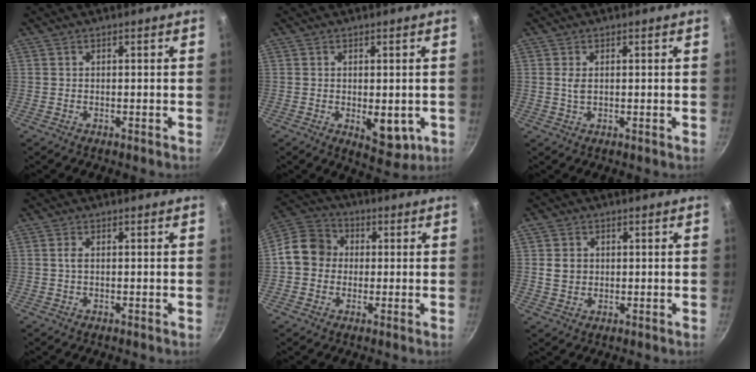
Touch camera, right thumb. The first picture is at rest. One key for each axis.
{"total": 6.8, "fx": -1.1, "fy": 3.6, "fz": 5.7, "tx": -0.063, "ty": -0.015, "tz": -0.006}
{"total": 1.8, "fx": 0.4, "fy": 0.9, "fz": 1.6, "tx": -0.031, "ty": -0.001, "tz": 0.009}
{"total": 1.1, "fx": 0.1, "fy": 0.5, "fz": 1.0, "tx": -0.021, "ty": 0.001, "tz": 0.001}
{"total": 9.5, "fx": 0.1, "fy": 8.4, "fz": 4.5, "tx": -0.050, "ty": 0.023, "tz": -0.022}
{"total": 4.2, "fx": 0.5, "fy": 3.6, "fz": 2.0, "tx": -0.023, "ty": 0.002, "tz": 0.007}